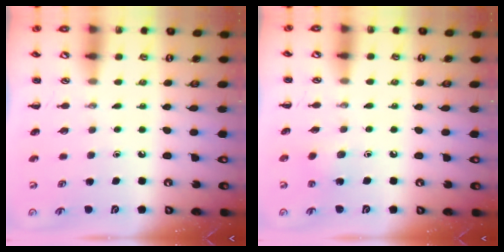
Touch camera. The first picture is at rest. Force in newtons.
{"total": 3.4, "press": 3.2, "slide": 1.2}